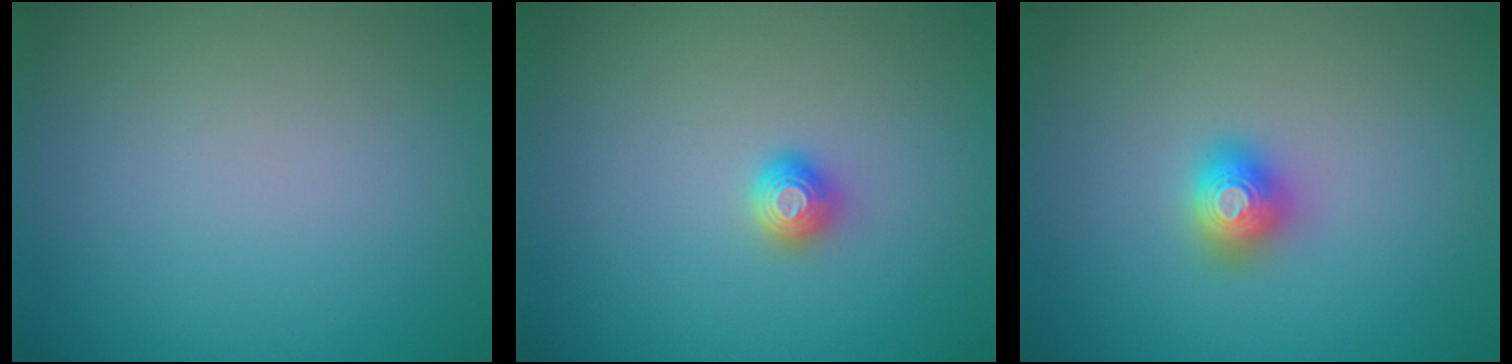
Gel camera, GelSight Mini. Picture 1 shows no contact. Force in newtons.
{"total": 1.3, "press": 1.2, "slide": 0.5}
{"total": 2.0, "press": 2.0, "slide": 0.2}